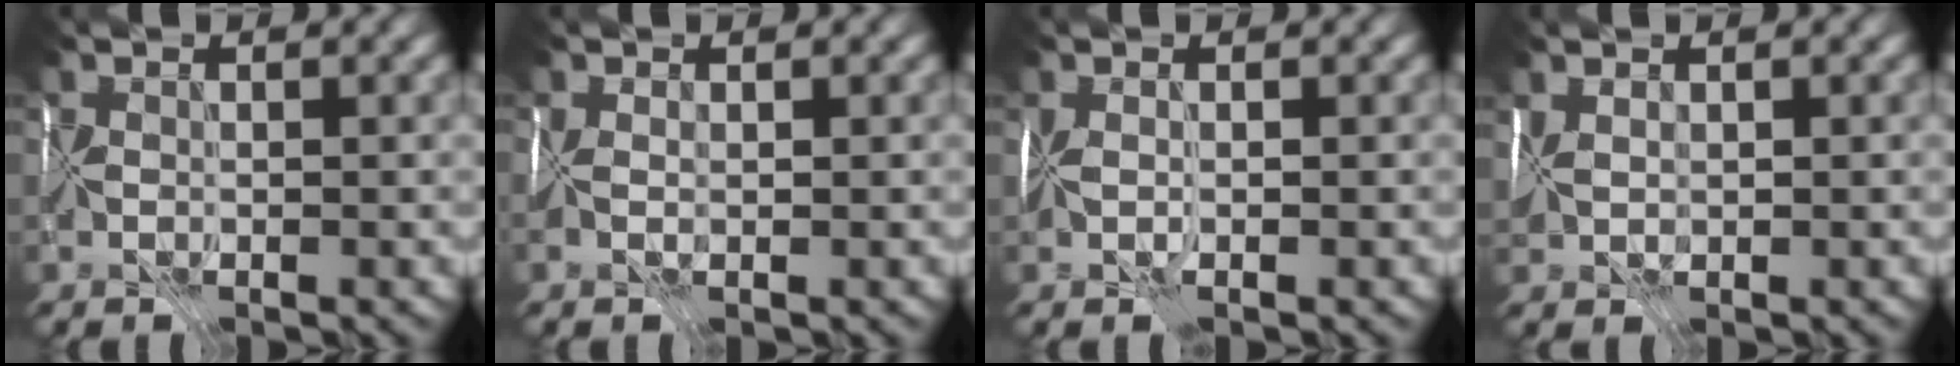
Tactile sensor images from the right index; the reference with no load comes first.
{"total": 1.6, "force": [-0.1, 0.9, 1.3], "torque": [-0.030, 0.002, -0.001]}
{"total": 1.9, "force": [-0.5, 0.8, 1.7], "torque": [-0.034, -0.002, -0.014]}
{"total": 1.8, "force": [0.7, 1.1, 1.2], "torque": [-0.031, 0.008, 0.013]}